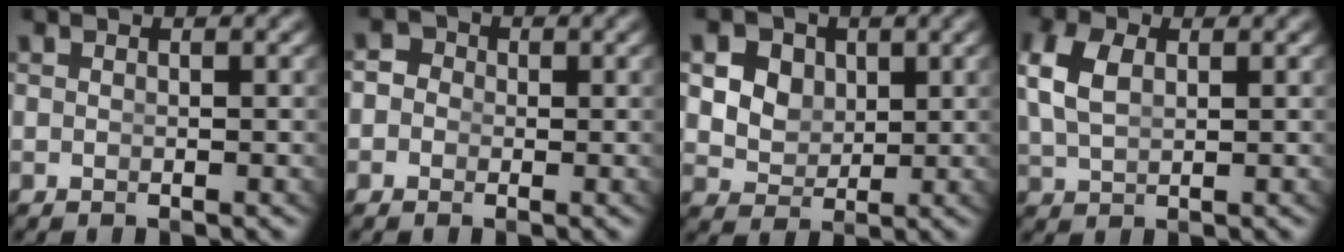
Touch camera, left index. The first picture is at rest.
{"total": 3.2, "force": [0.1, 3.0, 1.1], "torque": [-0.011, 0.002, -0.012]}
{"total": 9.8, "force": [2.3, 8.7, 3.8], "torque": [-0.100, -0.023, 0.035]}
{"total": 3.7, "force": [1.1, 2.4, 2.6], "torque": [-0.069, -0.012, 0.032]}